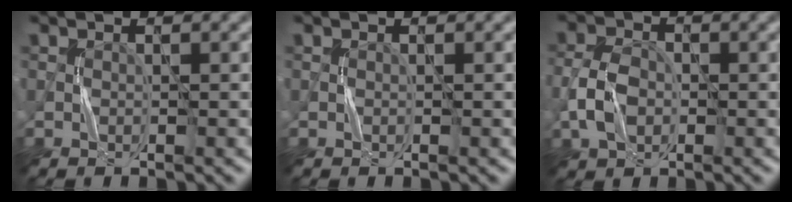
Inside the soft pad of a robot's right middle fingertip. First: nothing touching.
{"total": 0.0}
{"total": 3.7, "force": [-0.9, 2.8, 2.3], "torque": [-0.050, 0.002, -0.021]}